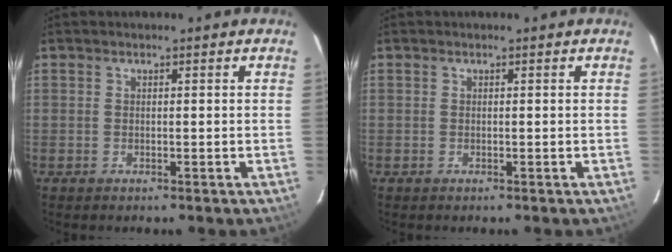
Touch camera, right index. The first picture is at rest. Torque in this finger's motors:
{"motor_torque": [-0.01, 0.01, 0.04, 0.00]}